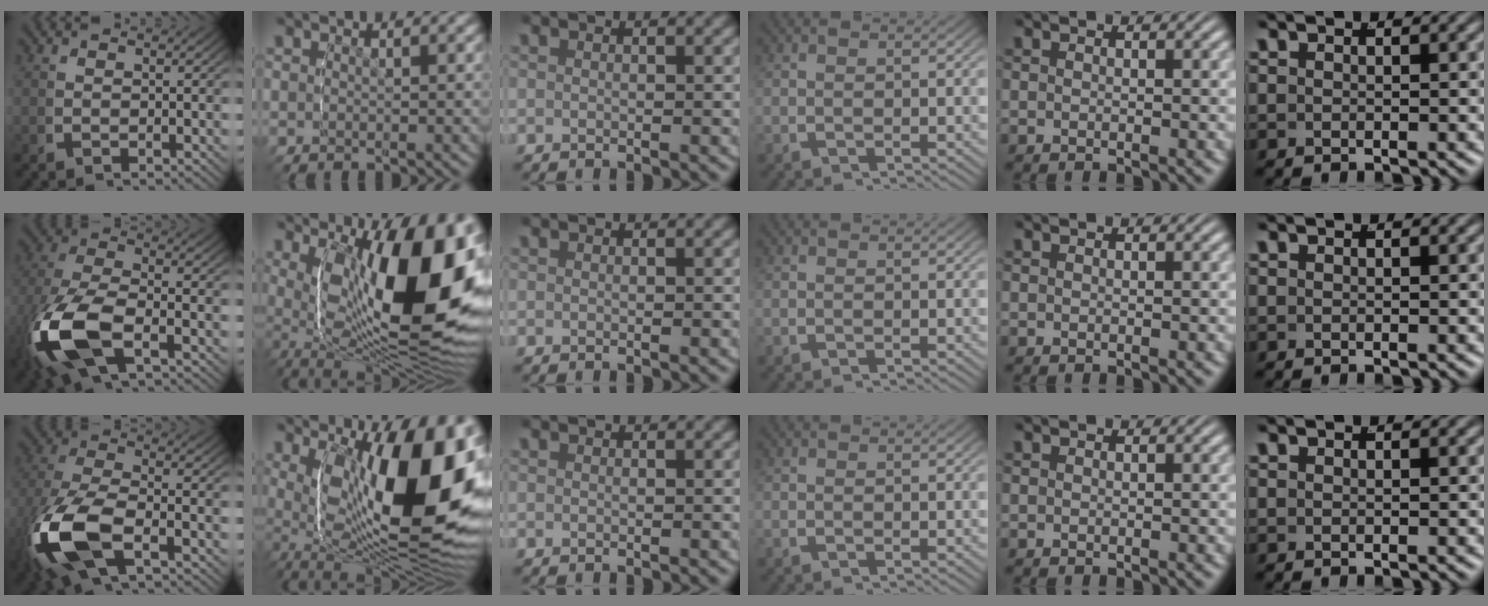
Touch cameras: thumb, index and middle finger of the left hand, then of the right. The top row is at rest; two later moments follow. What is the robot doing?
{"motion": "grasp_and_lifting", "object": "scissors"}